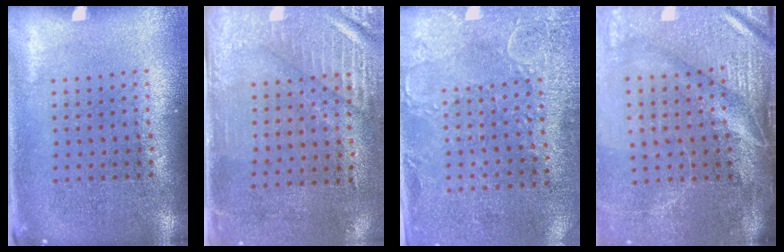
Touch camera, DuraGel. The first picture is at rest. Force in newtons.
{"total": 2.8, "press": 2.4, "slide": 1.4}
{"total": 2.9, "press": 2.3, "slide": 1.8}
{"total": 4.6, "press": 3.9, "slide": 2.5}